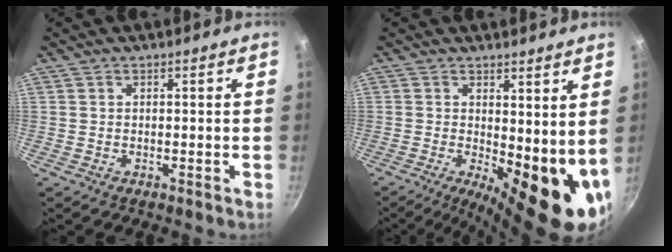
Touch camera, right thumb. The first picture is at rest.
{"total": 14.1, "force": [0.4, 5.8, 12.9], "torque": [-0.139, -0.027, 0.018]}